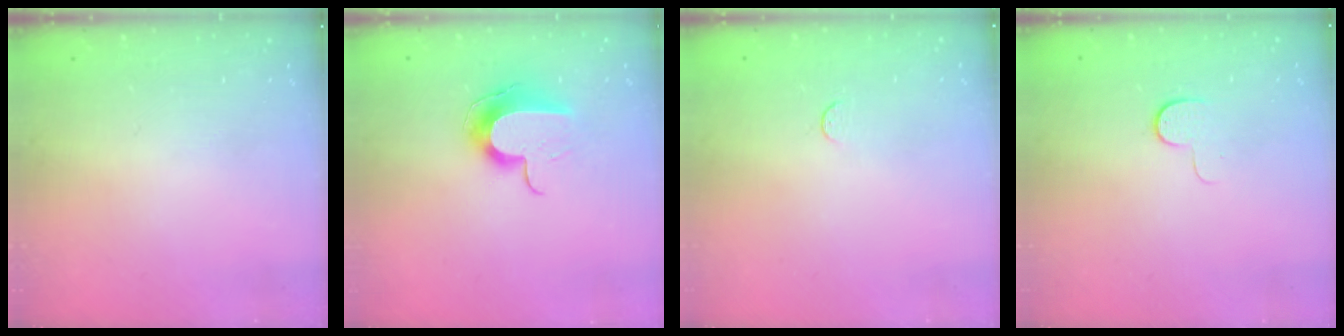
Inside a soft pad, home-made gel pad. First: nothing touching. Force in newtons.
{"total": 10.5, "press": 10.5, "slide": 1.1}
{"total": 3.7, "press": 3.7, "slide": 0.4}
{"total": 5.6, "press": 5.6, "slide": 0.6}